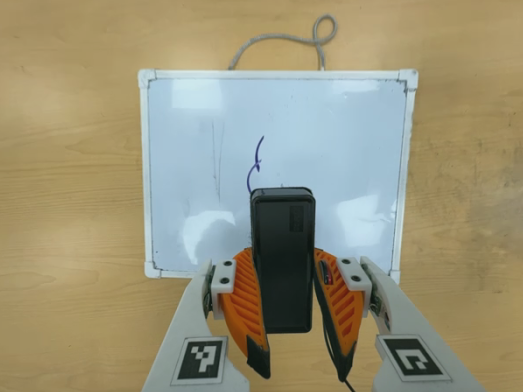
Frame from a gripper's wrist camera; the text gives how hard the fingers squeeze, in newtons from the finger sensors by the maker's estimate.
{"total": 7.7, "left": 6.1, "right": 9.2}